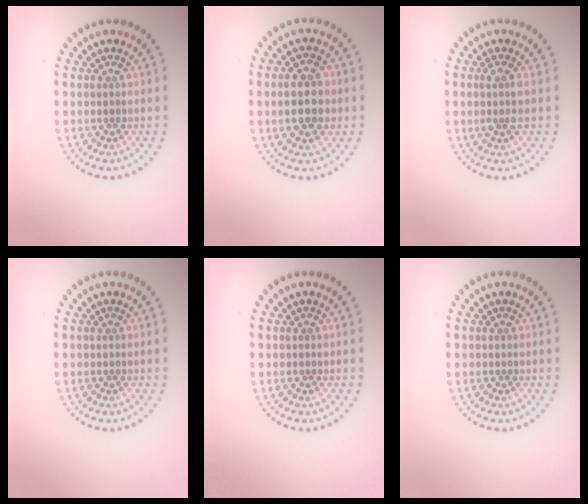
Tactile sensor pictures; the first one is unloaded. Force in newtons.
{"total": 4.5, "press": 4.5, "slide": 0.1}
{"total": 1.8, "press": 1.5, "slide": 0.9}
{"total": 0.0}
{"total": 0.0}
{"total": 0.0}